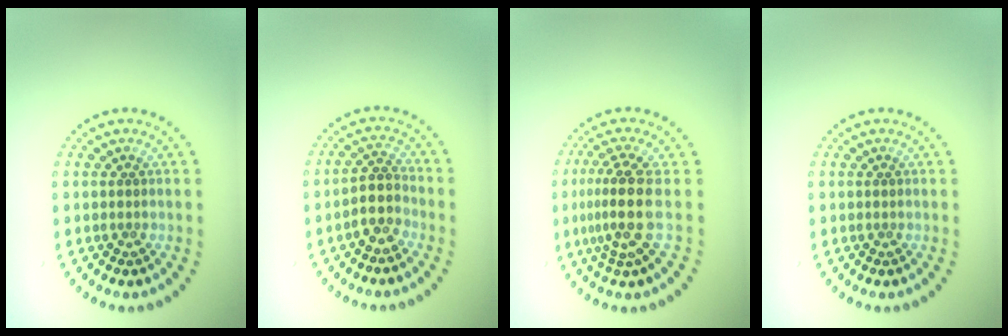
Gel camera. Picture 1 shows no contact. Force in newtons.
{"total": 2.6, "press": 2.1, "slide": 1.5}
{"total": 3.9, "press": 2.8, "slide": 2.8}
{"total": 0.0}